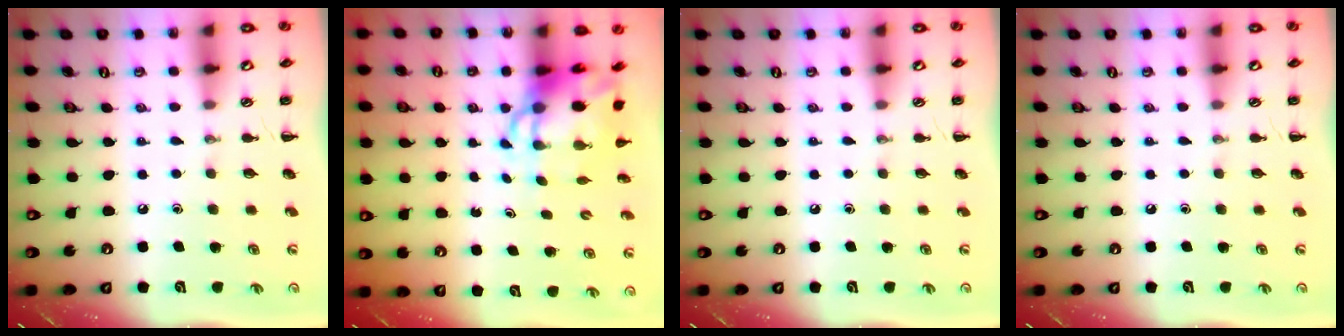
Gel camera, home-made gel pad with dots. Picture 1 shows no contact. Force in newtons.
{"total": 7.0, "press": 6.8, "slide": 1.9}
{"total": 0.0}
{"total": 0.0}